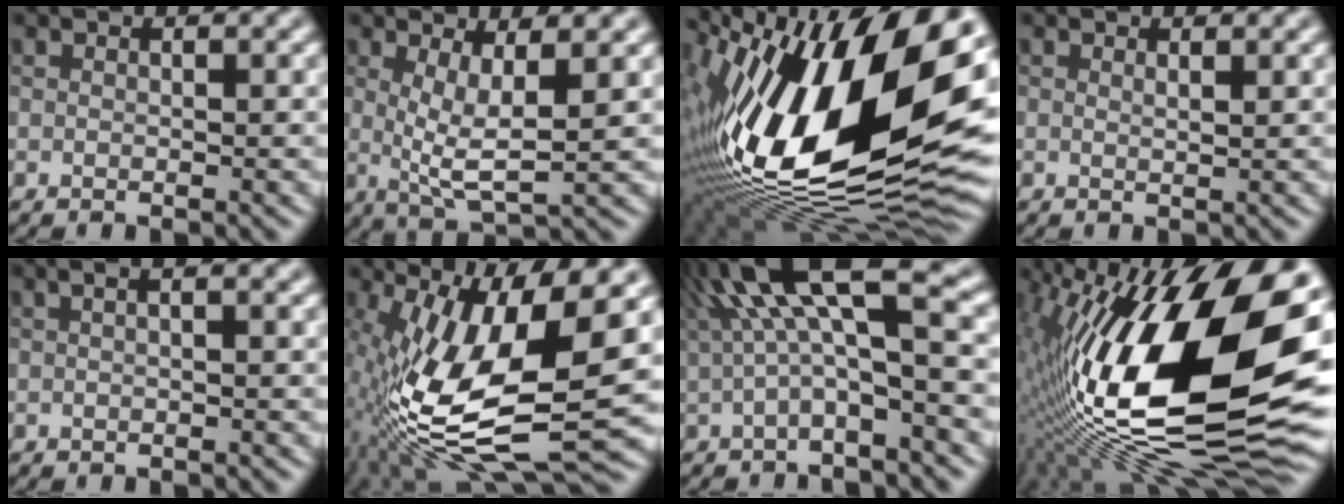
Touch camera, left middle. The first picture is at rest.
{"total": 5.0, "force": [0.9, 1.3, 4.8], "torque": [-0.088, -0.010, 0.019]}
{"total": 19.5, "force": [2.4, 8.5, 17.4], "torque": [-0.293, 0.023, 0.022]}
{"total": 0.7, "force": [0.5, 0.1, 0.5], "torque": [-0.004, -0.001, 0.007]}
{"total": 1.8, "force": [0.6, 0.6, 1.5], "torque": [-0.015, -0.002, 0.001]}
{"total": 14.7, "force": [-1.2, 4.9, 13.8], "torque": [-0.277, -0.011, -0.025]}
{"total": 9.1, "force": [2.3, 2.6, 8.4], "torque": [-0.155, 0.019, 0.034]}
{"total": 21.5, "force": [1.7, 9.6, 19.1], "torque": [-0.354, -0.005, 0.012]}